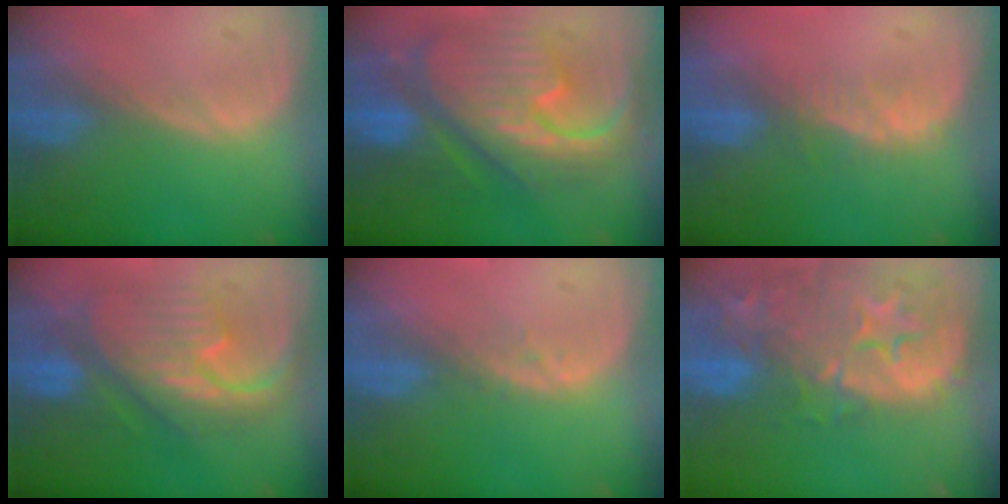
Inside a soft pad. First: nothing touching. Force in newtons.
{"total": 12.2, "press": 12.1, "slide": 1.2}
{"total": 2.8, "press": 2.3, "slide": 1.7}
{"total": 9.0, "press": 8.9, "slide": 0.5}
{"total": 1.3, "press": 1.3, "slide": 0.2}
{"total": 15.1, "press": 12.1, "slide": 9.0}